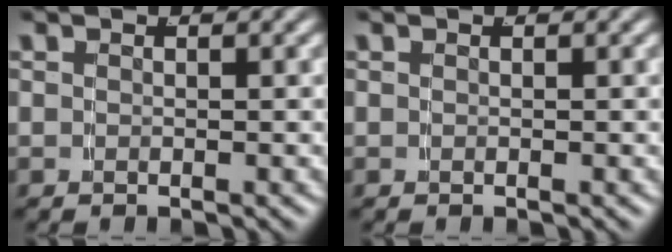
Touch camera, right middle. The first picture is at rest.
{"total": 0.0}